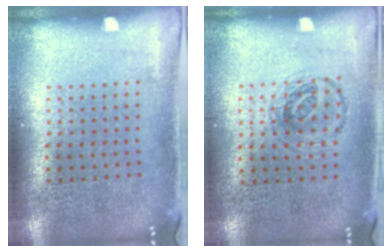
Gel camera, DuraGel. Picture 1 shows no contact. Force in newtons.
{"total": 0.9, "press": 0.9, "slide": 0.3}